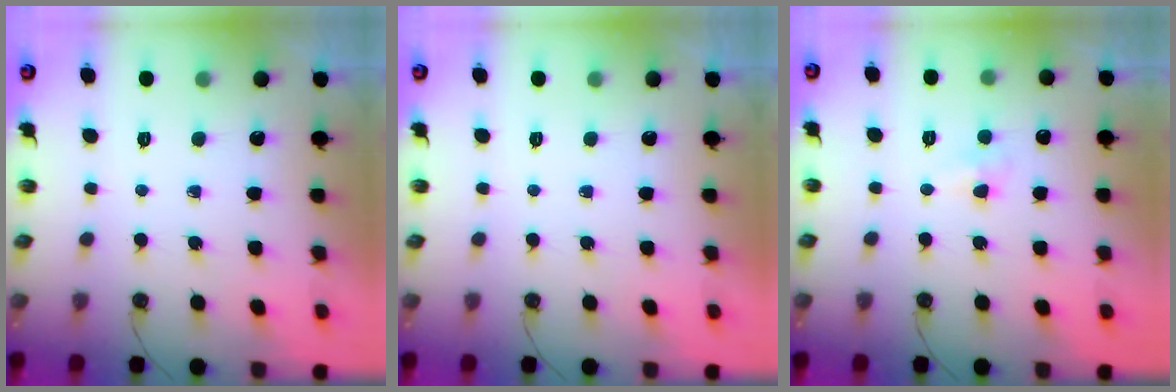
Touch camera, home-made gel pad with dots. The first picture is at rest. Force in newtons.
{"total": 0.0}
{"total": 5.4, "press": 4.4, "slide": 3.0}